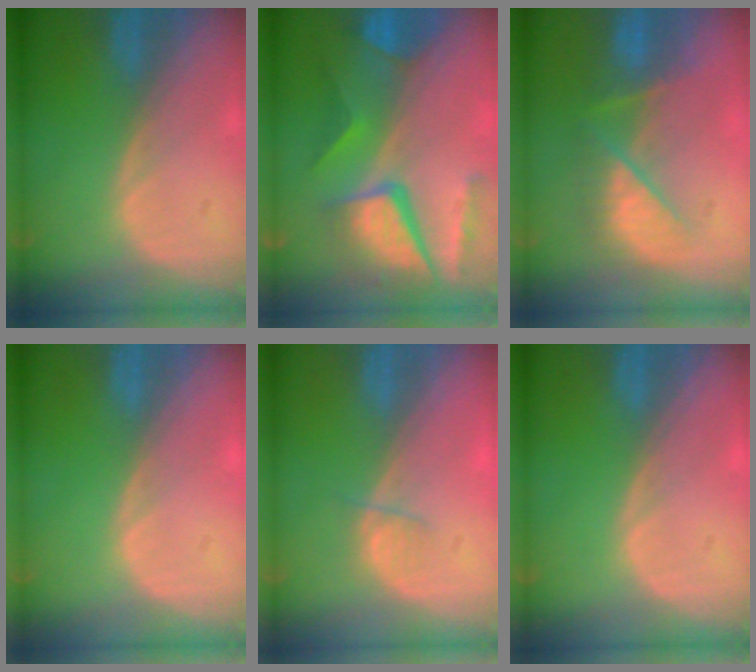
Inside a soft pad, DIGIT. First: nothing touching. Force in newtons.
{"total": 11.4, "press": 9.5, "slide": 6.4}
{"total": 7.5, "press": 7.2, "slide": 1.8}
{"total": 0.0}
{"total": 1.9, "press": 1.7, "slide": 0.8}
{"total": 0.0}